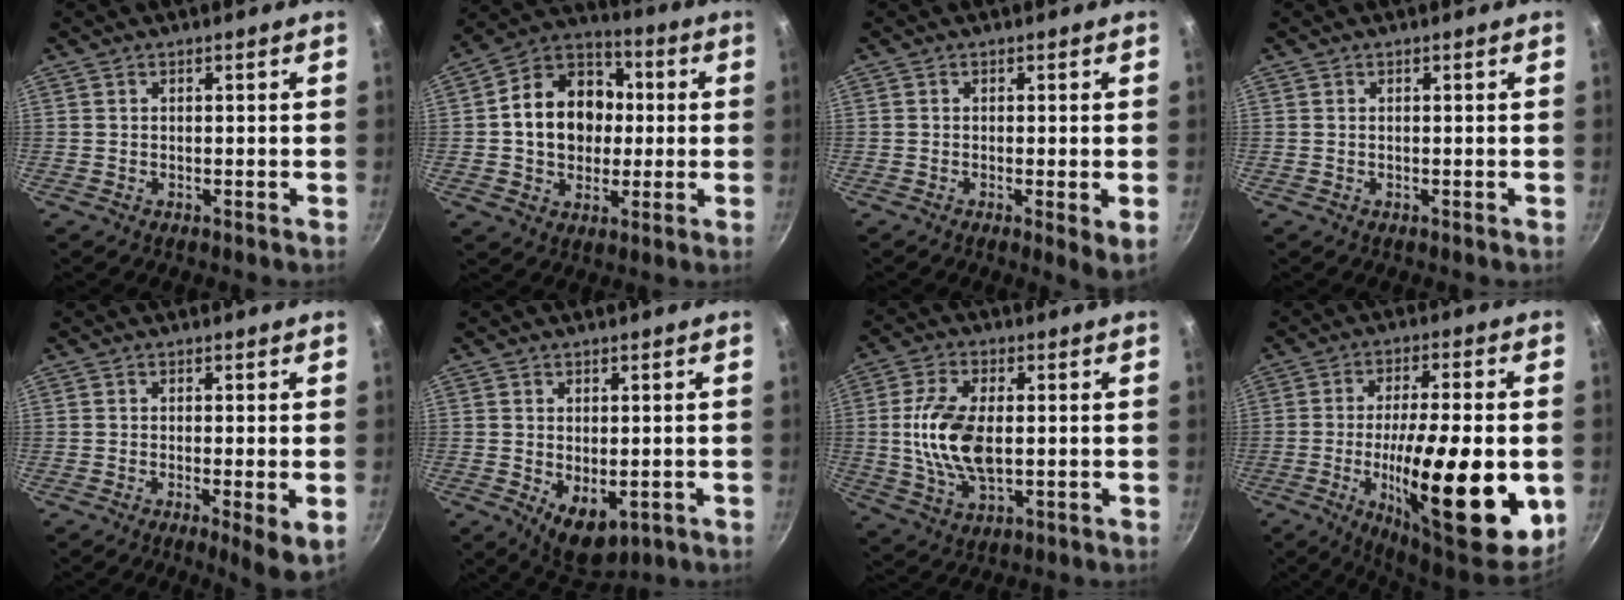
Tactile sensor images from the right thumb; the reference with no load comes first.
{"total": 16.2, "force": [0.7, 13.0, 9.6], "torque": [-0.125, 0.028, 0.001]}
{"total": 3.7, "force": [-0.6, 0.7, 3.6], "torque": [-0.056, -0.016, -0.009]}
{"total": 0.0}
{"total": 5.8, "force": [-1.4, 1.0, 5.5], "torque": [-0.081, -0.010, -0.017]}
{"total": 7.1, "force": [-1.4, 4.3, 5.5], "torque": [-0.069, -0.014, -0.005]}
{"total": 12.4, "force": [0.3, 6.5, 10.6], "torque": [-0.206, 0.001, 0.006]}
{"total": 26.2, "force": [-5.5, 7.7, 24.5], "torque": [-0.353, -0.001, -0.081]}